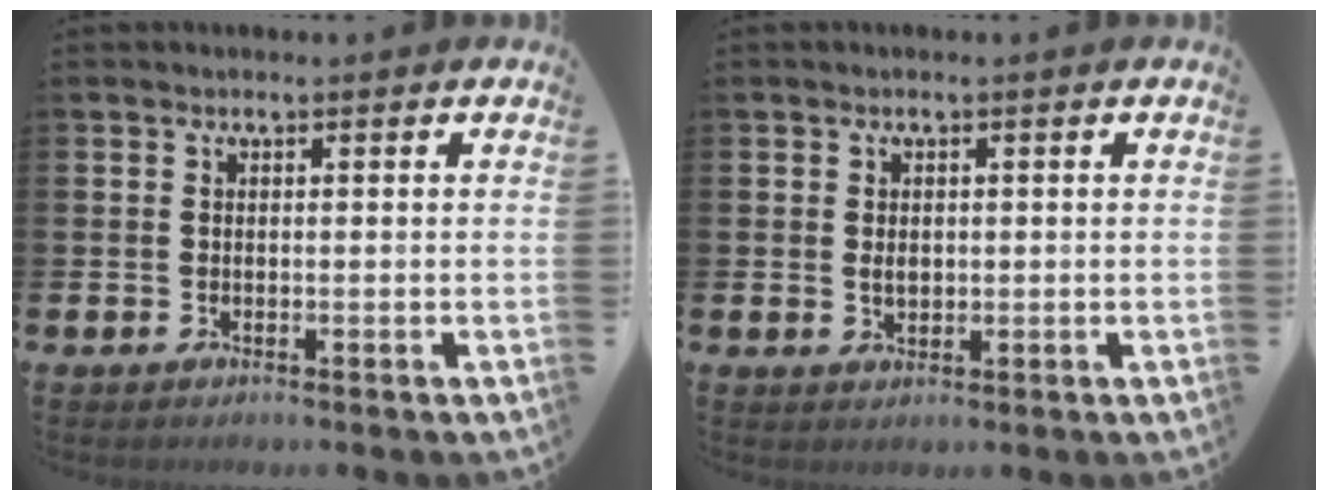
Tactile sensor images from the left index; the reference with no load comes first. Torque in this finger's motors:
{"motor_torque": [0.22, 0.12, 0.03, 0.03]}